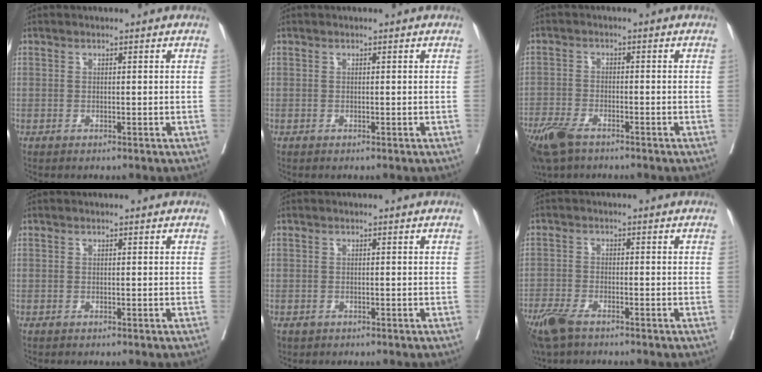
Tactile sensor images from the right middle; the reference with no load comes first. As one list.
[{"total": 0.0}, {"total": 8.6, "force": [-6.2, 3.2, 4.9], "torque": [-0.102, -0.017, -0.113]}, {"total": 0.0}, {"total": 0.7, "force": [-0.4, 0.5, 0.2], "torque": [-0.005, 0.001, -0.003]}, {"total": 7.2, "force": [-5.3, 2.4, 4.2], "torque": [-0.086, -0.015, -0.098]}]